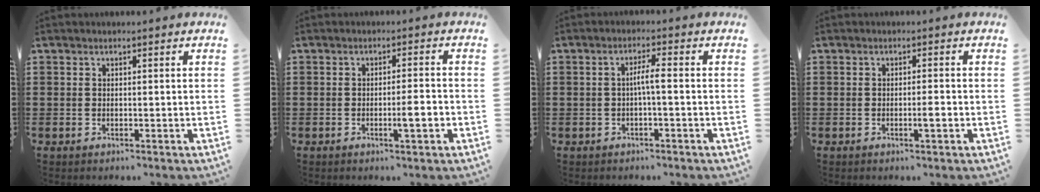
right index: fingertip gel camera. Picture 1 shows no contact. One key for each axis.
{"total": 3.7, "fx": -1.3, "fy": 0.3, "fz": 3.5, "tx": -0.058, "ty": -0.003, "tz": -0.023}
{"total": 2.7, "fx": -0.4, "fy": 0.1, "fz": 2.7, "tx": -0.052, "ty": 0.001, "tz": -0.010}
{"total": 2.0, "fx": -0.7, "fy": 0.2, "fz": 1.9, "tx": -0.031, "ty": -0.001, "tz": -0.013}